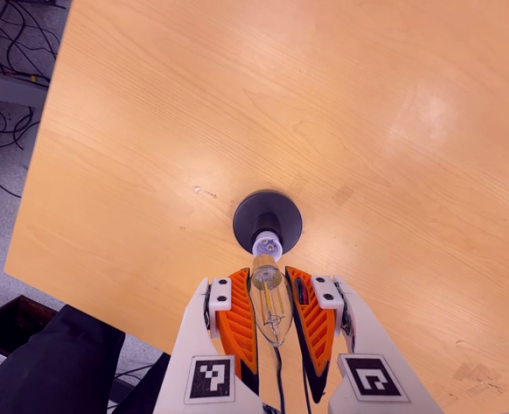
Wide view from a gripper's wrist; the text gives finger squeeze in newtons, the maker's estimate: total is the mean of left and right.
{"total": 22.9, "left": 24.3, "right": 21.5}